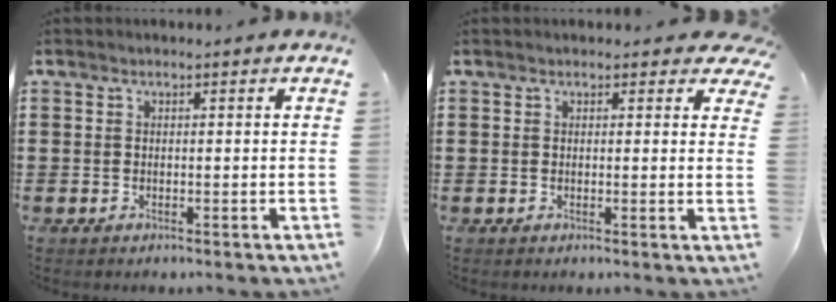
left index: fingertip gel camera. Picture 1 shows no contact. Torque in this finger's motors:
{"motor_torque": [0.82, -0.74, 0.27, 0.02]}